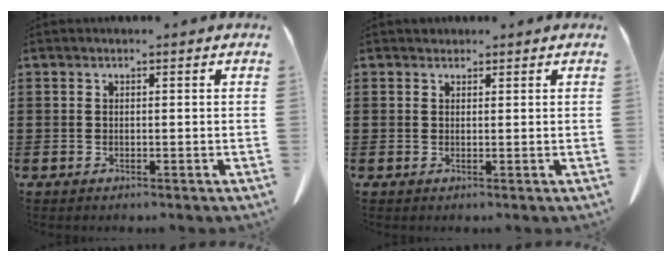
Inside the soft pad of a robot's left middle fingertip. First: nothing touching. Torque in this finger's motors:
{"motor_torque": [-0.12, 0.04, 0.00, 0.01]}